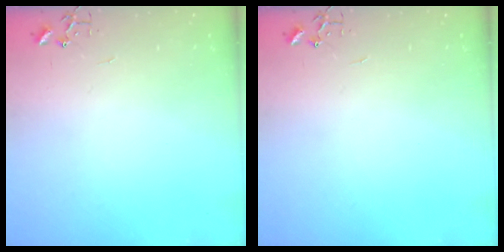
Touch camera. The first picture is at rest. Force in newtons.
{"total": 0.0}